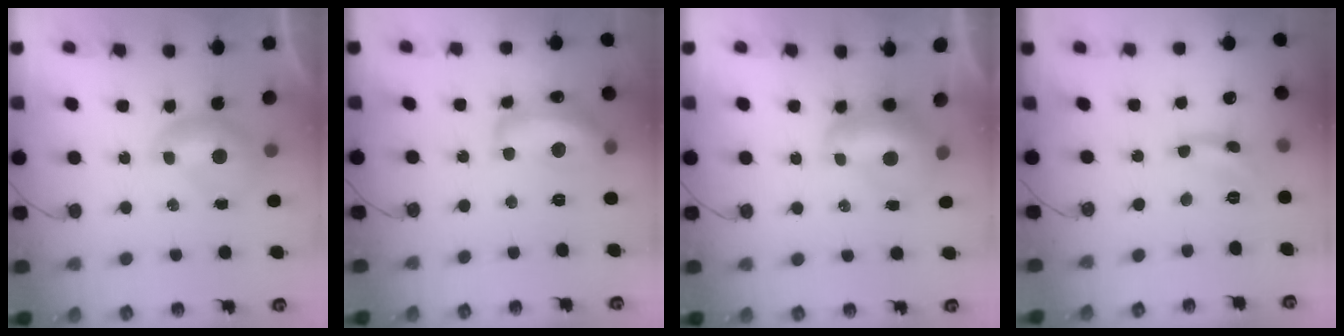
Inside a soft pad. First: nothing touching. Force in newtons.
{"total": 10.2, "press": 10.2, "slide": 1.0}
{"total": 2.2, "press": 2.1, "slide": 0.8}
{"total": 2.0, "press": 2.0, "slide": 0.0}